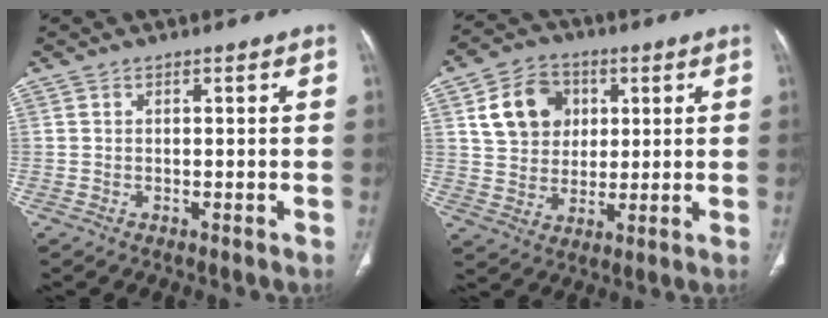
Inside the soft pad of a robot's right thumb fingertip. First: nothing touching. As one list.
[{"total": 11.5, "force": [3.6, 9.4, 5.7], "torque": [-0.068, -0.003, 0.065]}]